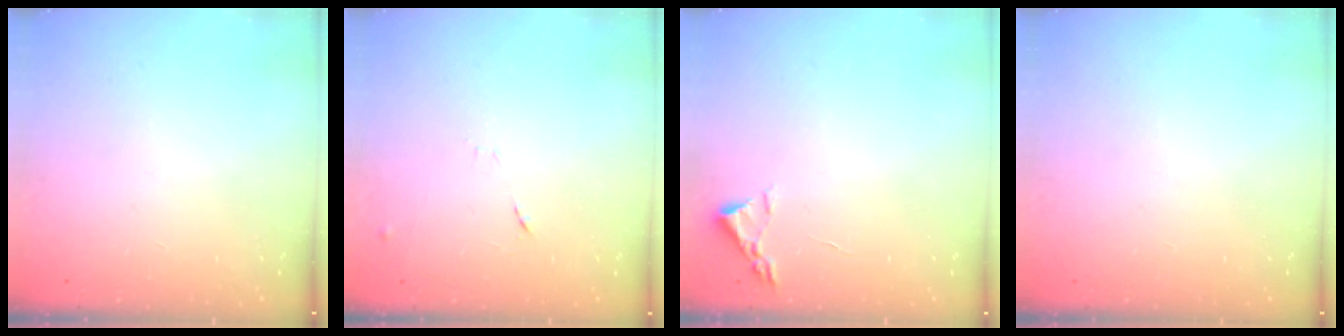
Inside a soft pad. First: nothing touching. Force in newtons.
{"total": 7.3, "press": 7.2, "slide": 0.7}
{"total": 2.4, "press": 2.3, "slide": 0.3}
{"total": 0.0}